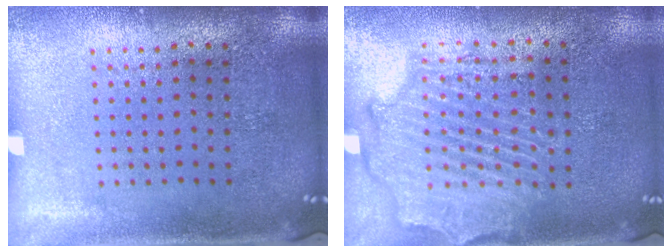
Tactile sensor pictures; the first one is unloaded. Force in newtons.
{"total": 2.1, "press": 2.1, "slide": 0.5}